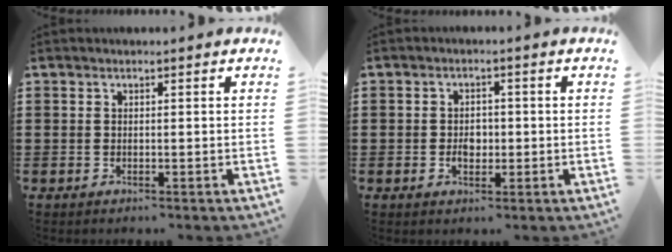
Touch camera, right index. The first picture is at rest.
{"total": 2.6, "force": [-0.4, 1.9, 1.8], "torque": [-0.028, 0.002, -0.010]}